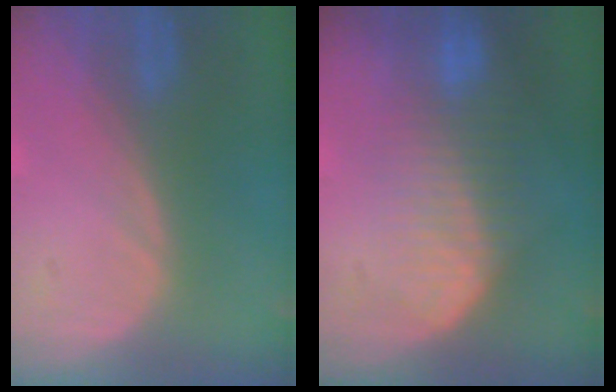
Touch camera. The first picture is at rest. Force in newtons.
{"total": 7.1, "press": 6.9, "slide": 1.6}